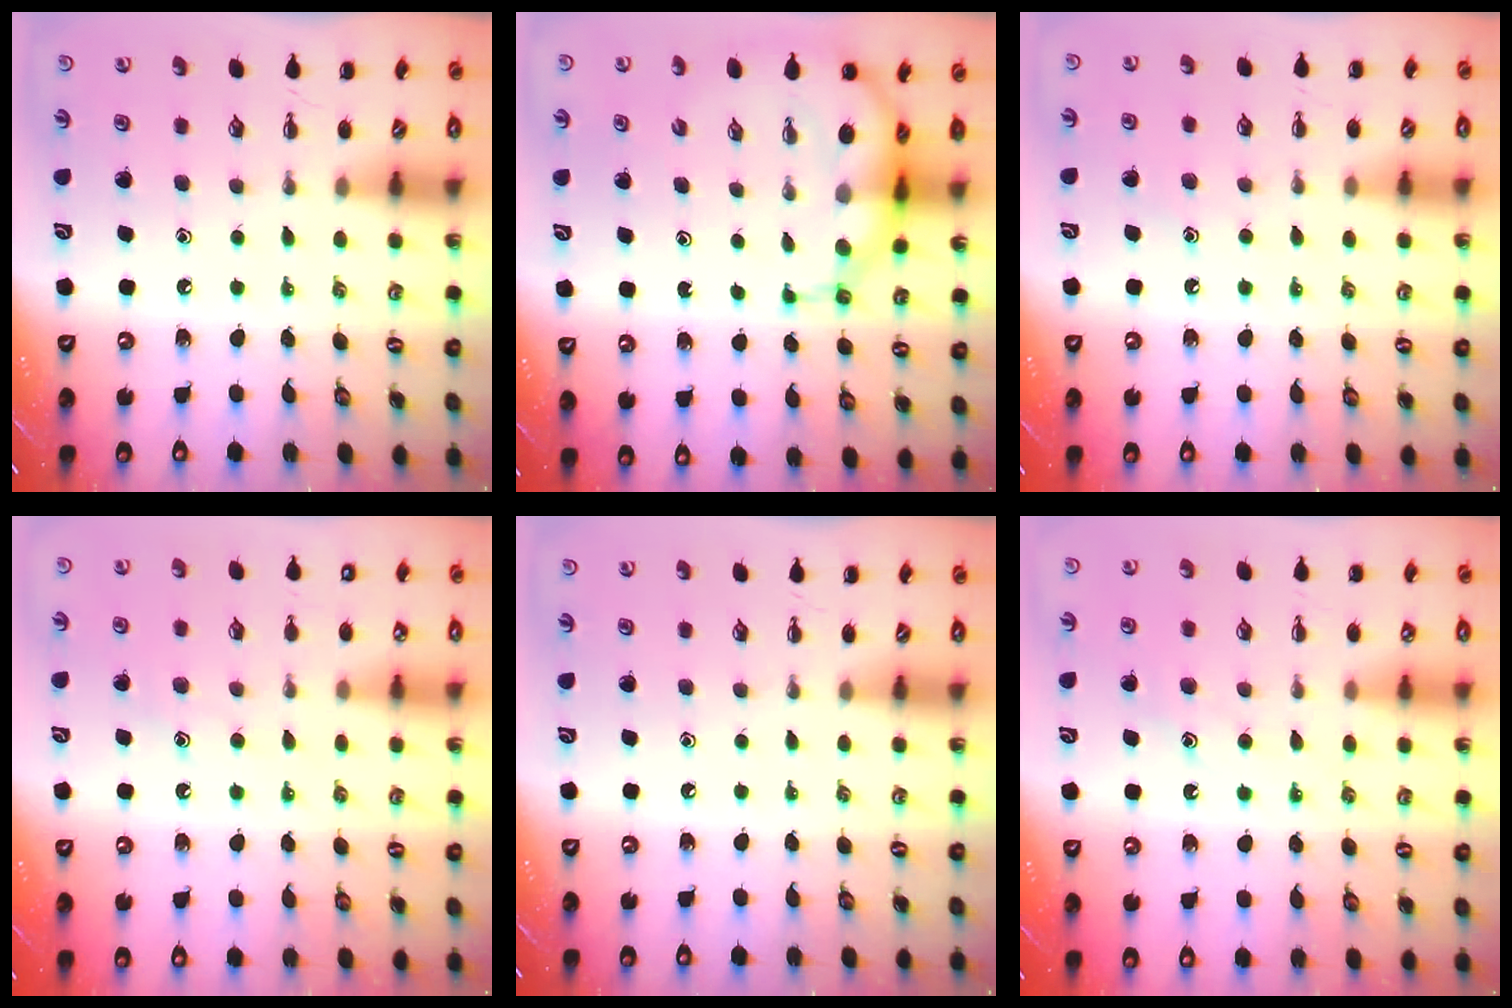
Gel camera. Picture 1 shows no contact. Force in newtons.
{"total": 10.1, "press": 9.5, "slide": 3.2}
{"total": 6.7, "press": 6.5, "slide": 1.3}
{"total": 9.4, "press": 9.3, "slide": 1.4}
{"total": 0.0}
{"total": 11.8, "press": 11.8, "slide": 1.0}